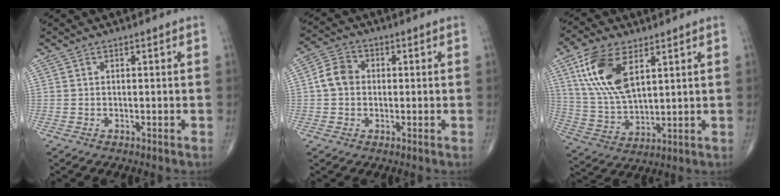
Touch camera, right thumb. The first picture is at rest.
{"total": 5.4, "force": [0.0, 4.4, 3.1], "torque": [-0.050, 0.015, -0.008]}
{"total": 14.4, "force": [6.4, 6.9, 10.9], "torque": [-0.213, -0.020, 0.131]}